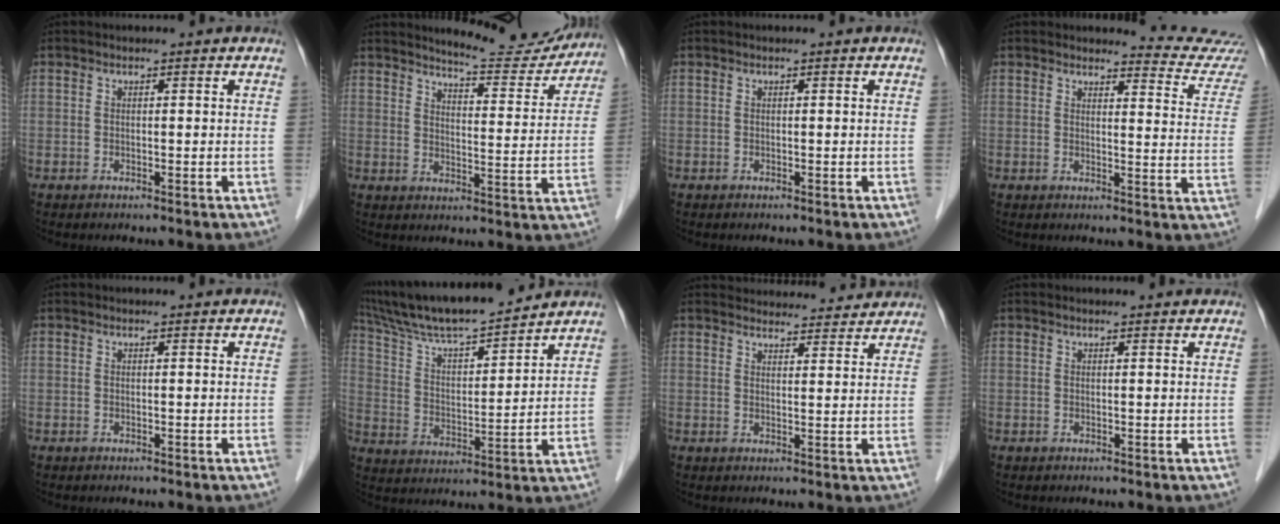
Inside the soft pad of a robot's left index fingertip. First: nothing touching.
{"total": 12.3, "force": [11.9, 1.6, 2.6], "torque": [-0.031, -0.025, 0.148]}
{"total": 0.0}
{"total": 9.3, "force": [9.3, -0.3, -0.3], "torque": [0.010, -0.080, 0.083]}
{"total": 0.0}
{"total": 16.2, "force": [14.6, 1.4, 7.0], "torque": [-0.133, 0.012, 0.256]}
{"total": 11.1, "force": [10.8, 2.2, 1.4], "torque": [0.001, 0.018, 0.125]}
{"total": 1.5, "force": [1.5, 0.2, 0.2], "torque": [-0.013, 0.007, 0.016]}